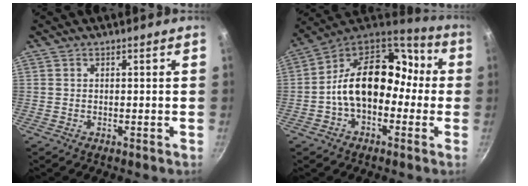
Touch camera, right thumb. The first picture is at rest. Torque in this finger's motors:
{"motor_torque": [1.93, 2.10, 1.74, -0.40, 0.34]}